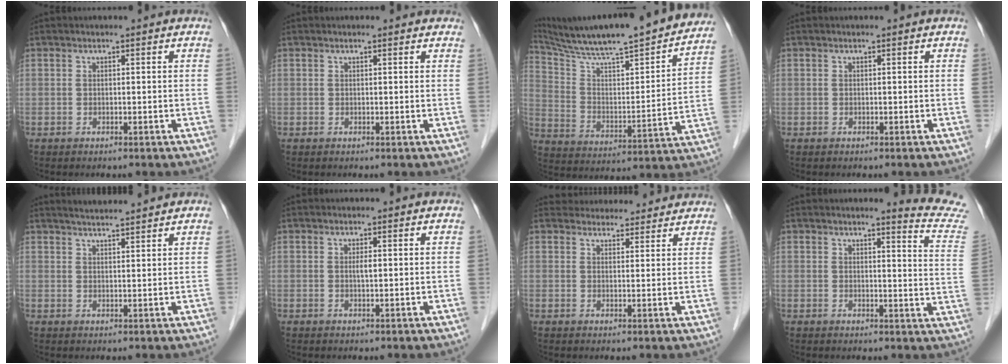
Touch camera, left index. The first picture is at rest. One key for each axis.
{"total": 1.9, "fx": 1.7, "fy": 0.5, "fz": 0.7, "tx": -0.015, "ty": 0.011, "tz": 0.013}
{"total": 26.7, "fx": 23.5, "fy": 2.0, "fz": 12.6, "tx": -0.210, "ty": -0.025, "tz": 0.343}
{"total": 0.0}
{"total": 6.1, "fx": 5.8, "fy": 0.1, "fz": 2.1, "tx": -0.038, "ty": 0.021, "tz": 0.087}
{"total": 0.9, "fx": 0.2, "fy": 0.1, "fz": 0.9, "tx": -0.021, "ty": -0.001, "tz": 0.004}
{"total": 9.9, "fx": 9.5, "fy": 2.8, "fz": 1.3, "tx": 0.001, "ty": 0.023, "tz": 0.109}
{"total": 9.3, "fx": 9.2, "fy": -1.5, "fz": 1.1, "tx": -0.013, "ty": -0.096, "tz": 0.082}